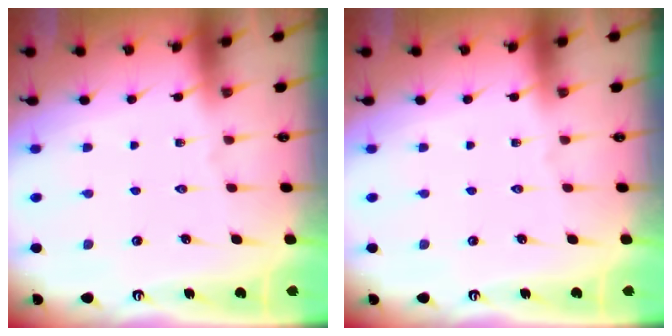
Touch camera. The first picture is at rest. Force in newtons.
{"total": 0.0}